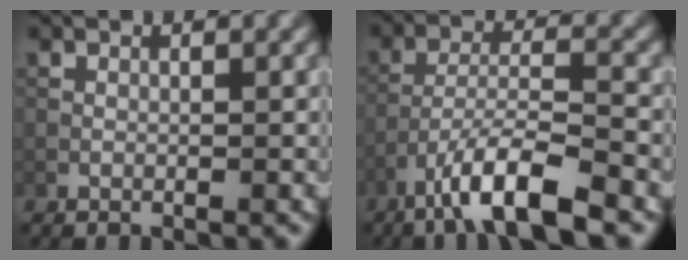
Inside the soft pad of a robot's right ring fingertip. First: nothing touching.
{"total": 7.3, "force": [-4.8, 1.4, 5.3], "torque": [-0.093, 0.002, -0.088]}